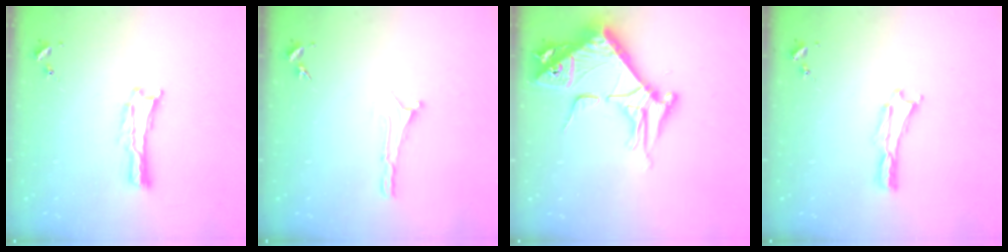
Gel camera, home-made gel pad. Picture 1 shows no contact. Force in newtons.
{"total": 0.0}
{"total": 9.0, "press": 8.9, "slide": 1.2}
{"total": 0.0}